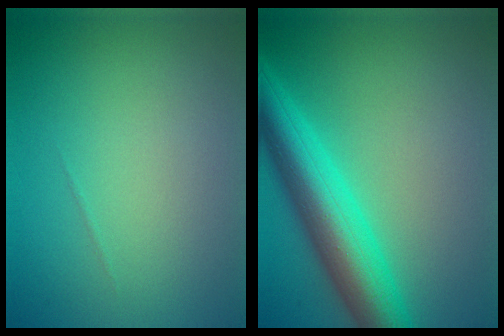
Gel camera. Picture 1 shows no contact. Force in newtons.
{"total": 8.1, "press": 8.1, "slide": 0.4}